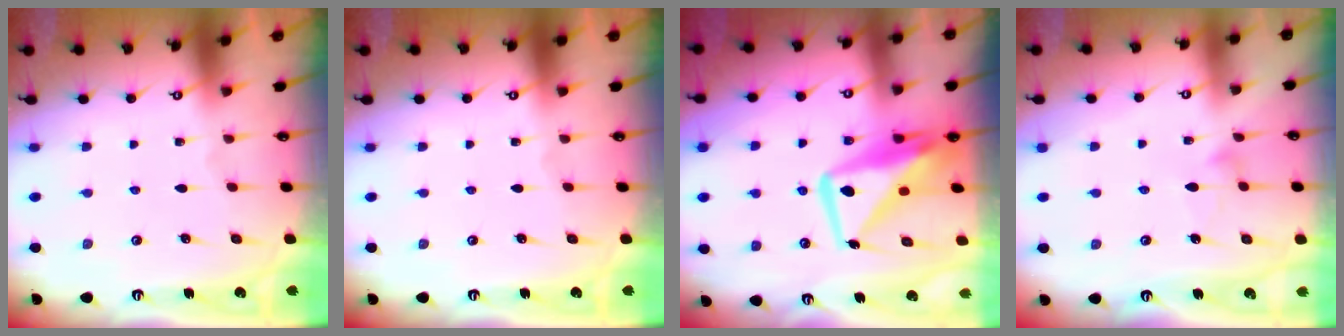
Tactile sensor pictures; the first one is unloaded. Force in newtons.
{"total": 0.0}
{"total": 13.4, "press": 13.4, "slide": 1.3}
{"total": 5.5, "press": 5.5, "slide": 0.4}